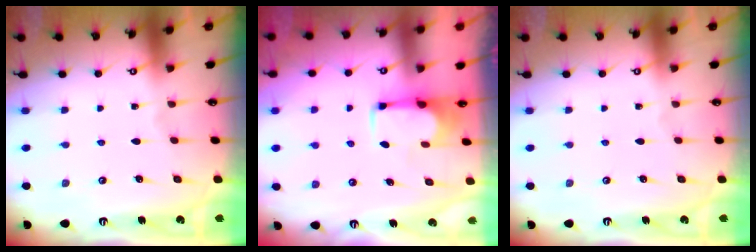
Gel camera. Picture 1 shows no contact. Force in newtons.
{"total": 1.7, "press": 1.5, "slide": 0.9}
{"total": 0.0}